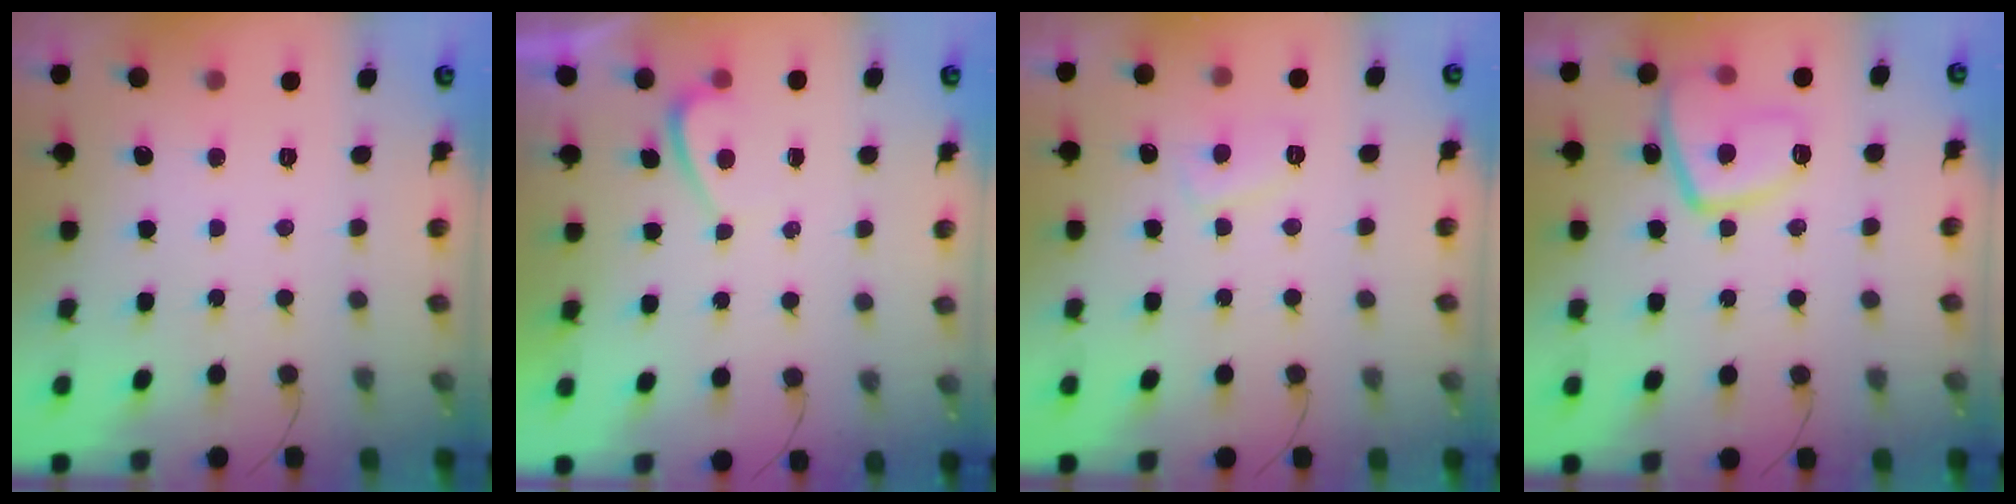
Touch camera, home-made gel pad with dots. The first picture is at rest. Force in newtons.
{"total": 0.7, "press": 0.5, "slide": 0.5}
{"total": 5.7, "press": 5.7, "slide": 0.0}
{"total": 10.8, "press": 10.7, "slide": 1.2}